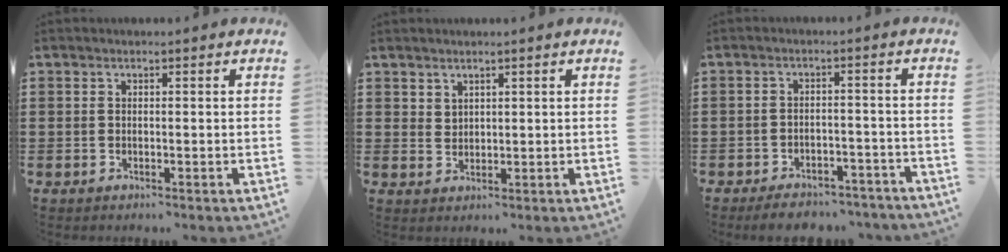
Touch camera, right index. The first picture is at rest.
{"total": 1.9, "force": [1.7, 0.8, 0.1], "torque": [-0.005, 0.000, 0.034]}
{"total": 4.1, "force": [-3.8, 0.8, 1.2], "torque": [-0.019, 0.007, -0.075]}